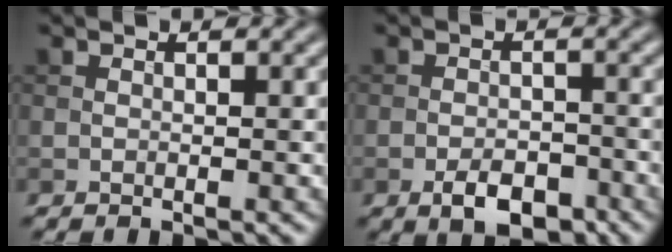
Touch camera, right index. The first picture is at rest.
{"total": 3.9, "force": [-2.2, 2.0, 2.5], "torque": [-0.035, -0.003, -0.038]}